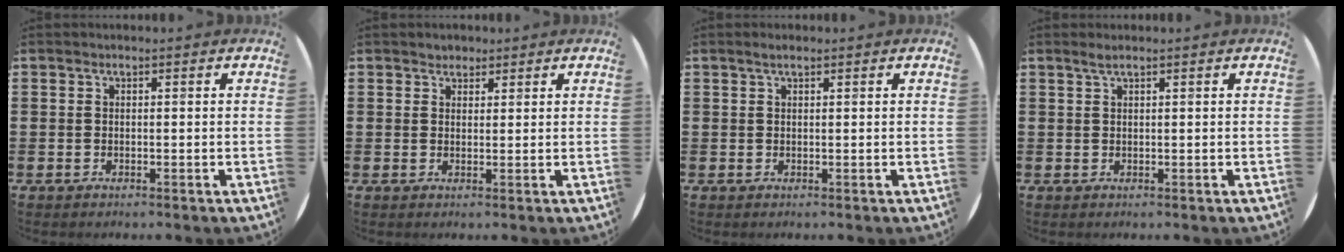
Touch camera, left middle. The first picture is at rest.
{"total": 1.5, "force": [1.3, 0.6, -0.1], "torque": [0.000, 0.002, 0.027]}
{"total": 0.9, "force": [0.7, 0.1, 0.6], "torque": [-0.010, 0.003, 0.011]}
{"total": 1.1, "force": [0.8, 0.0, 0.8], "torque": [-0.014, 0.002, 0.013]}